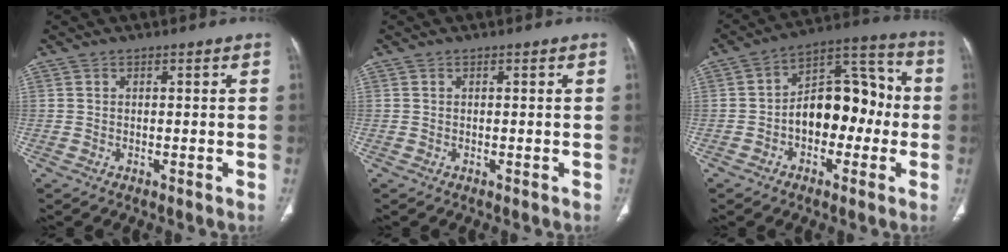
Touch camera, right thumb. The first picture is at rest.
{"total": 0.0}
{"total": 14.6, "force": [-2.0, 9.3, 11.1], "torque": [-0.127, 0.053, -0.037]}